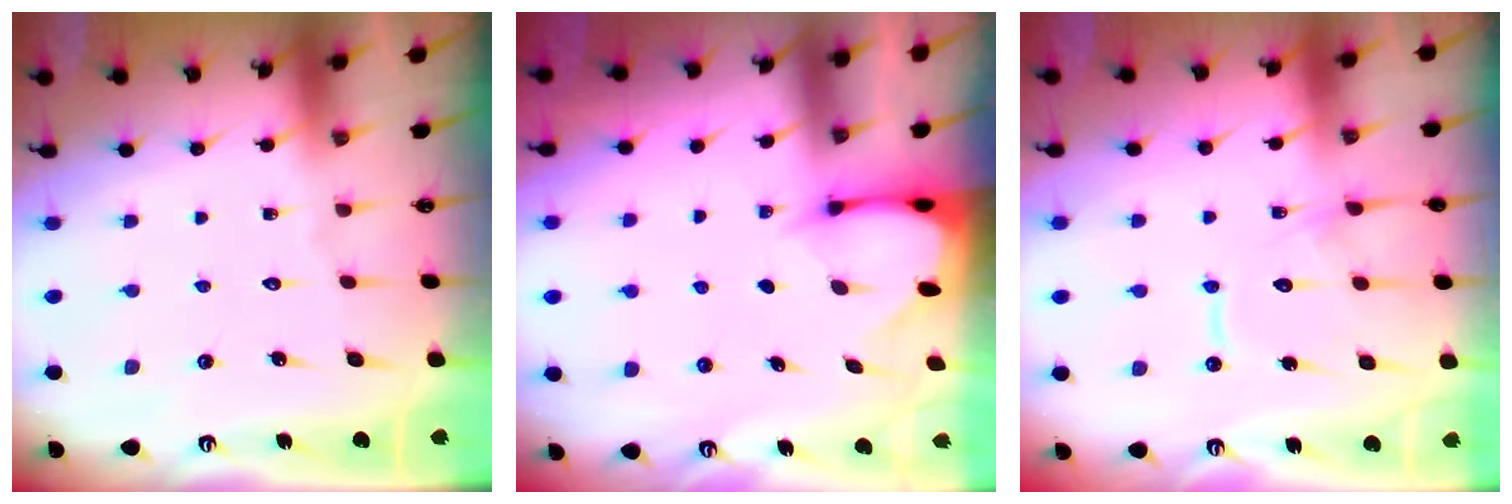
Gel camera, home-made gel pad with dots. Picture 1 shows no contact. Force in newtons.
{"total": 2.4, "press": 2.3, "slide": 0.3}
{"total": 12.3, "press": 12.3, "slide": 1.2}